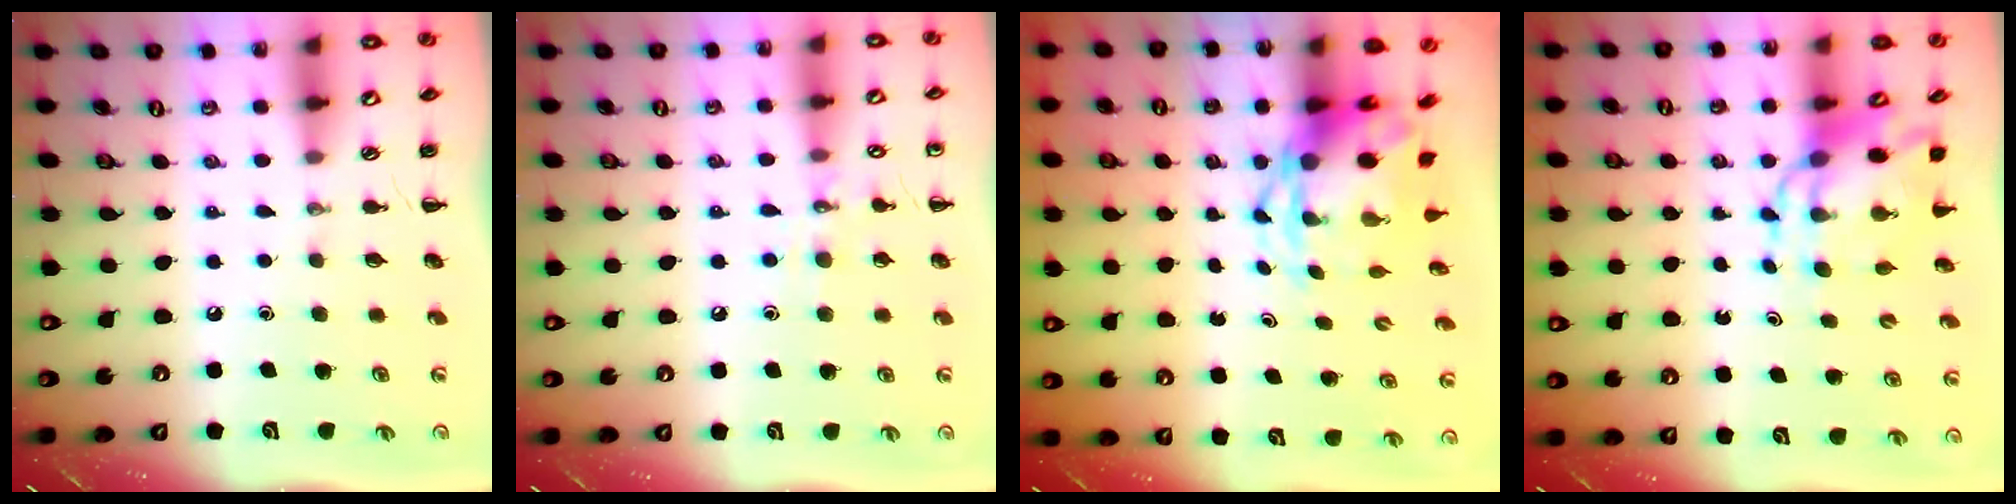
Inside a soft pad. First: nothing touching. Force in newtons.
{"total": 7.4, "press": 7.3, "slide": 1.7}
{"total": 4.7, "press": 4.5, "slide": 1.2}
{"total": 8.4, "press": 8.0, "slide": 2.2}